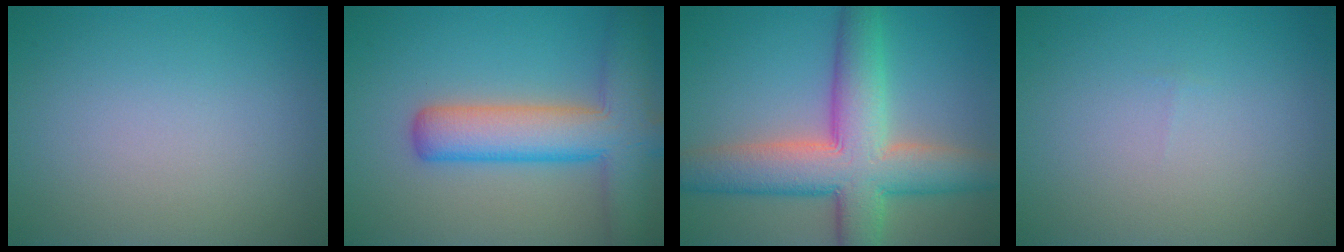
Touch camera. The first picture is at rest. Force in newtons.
{"total": 8.1, "press": 8.1, "slide": 0.5}
{"total": 9.9, "press": 9.9, "slide": 0.5}
{"total": 0.0}